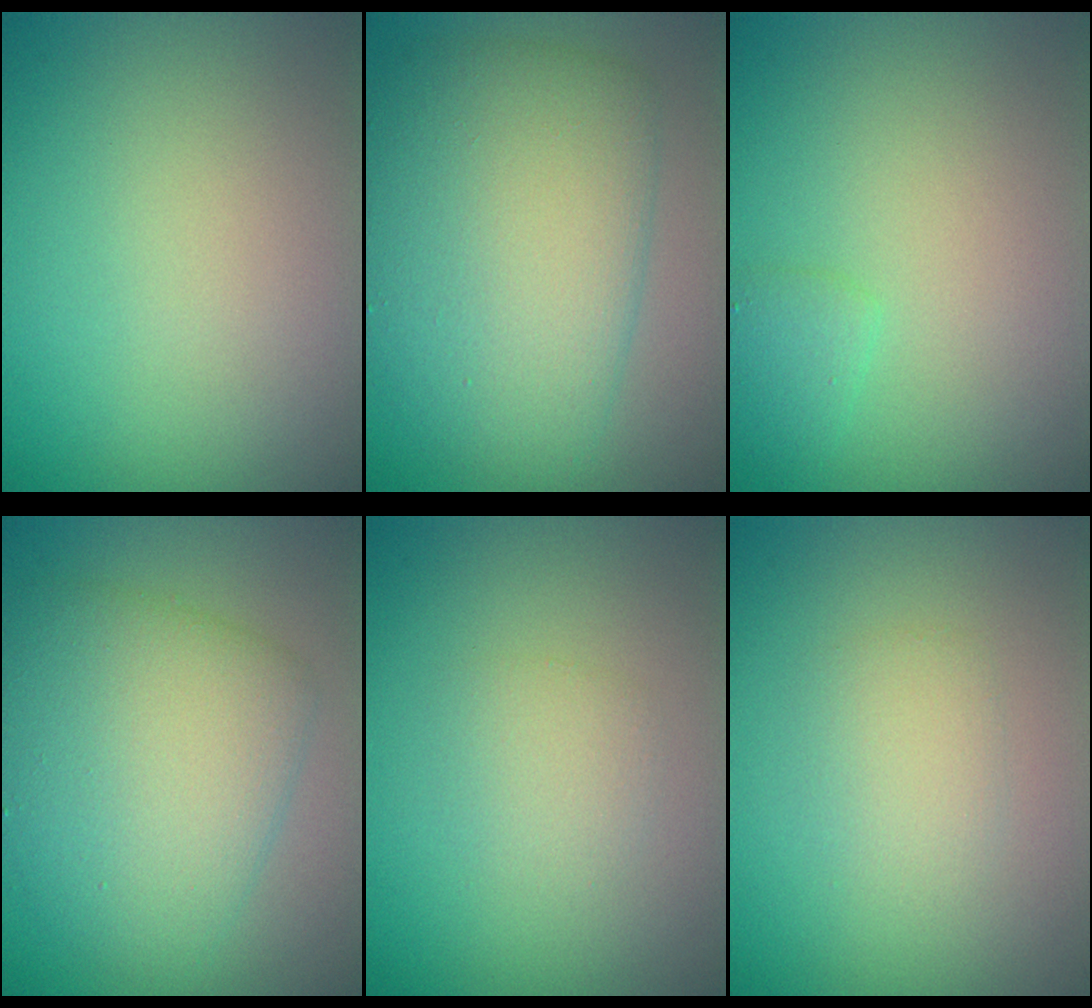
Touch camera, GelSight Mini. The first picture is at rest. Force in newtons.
{"total": 7.9, "press": 7.9, "slide": 0.2}
{"total": 1.2, "press": 1.2, "slide": 0.1}
{"total": 6.6, "press": 6.6, "slide": 0.2}
{"total": 1.4, "press": 1.4, "slide": 0.1}
{"total": 1.6, "press": 1.6, "slide": 0.0}